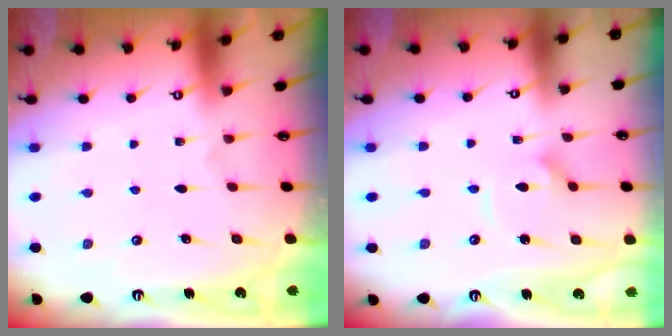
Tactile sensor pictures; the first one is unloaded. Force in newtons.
{"total": 5.4, "press": 5.4, "slide": 0.4}